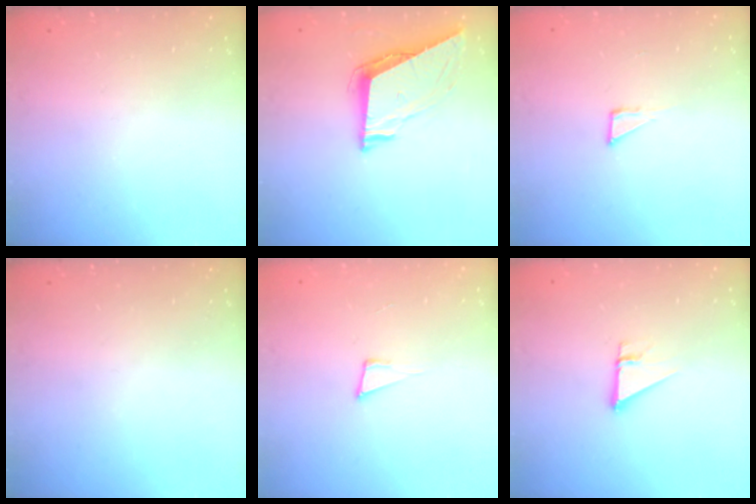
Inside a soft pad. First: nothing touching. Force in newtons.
{"total": 7.5, "press": 7.5, "slide": 0.5}
{"total": 2.8, "press": 2.8, "slide": 0.2}
{"total": 0.0}
{"total": 5.7, "press": 4.5, "slide": 3.4}
{"total": 2.7, "press": 2.7, "slide": 0.2}